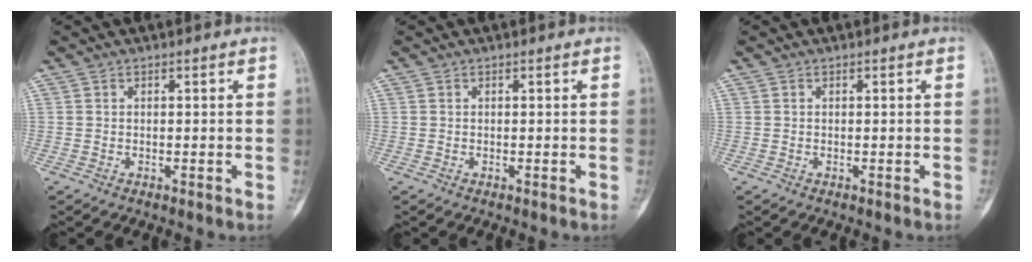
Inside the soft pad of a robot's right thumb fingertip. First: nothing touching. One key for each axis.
{"total": 0.0}
{"total": 0.0}